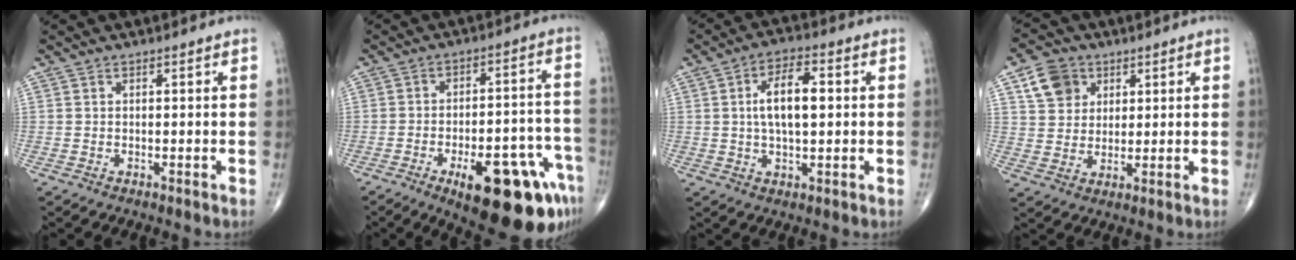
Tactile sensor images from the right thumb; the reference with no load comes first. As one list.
[{"total": 20.8, "force": [-10.5, 7.3, 16.4], "torque": [-0.155, 0.057, -0.133]}, {"total": 9.2, "force": [1.0, 4.1, 8.2], "torque": [-0.135, 0.009, 0.015]}, {"total": 7.8, "force": [3.5, 6.3, 3.0], "torque": [-0.027, -0.007, 0.064]}]